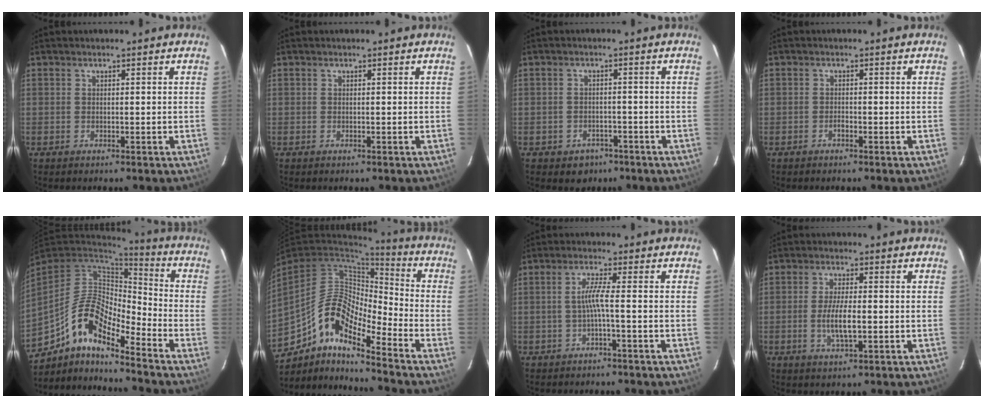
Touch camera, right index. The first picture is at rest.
{"total": 0.0}
{"total": 4.6, "force": [-2.6, 3.7, 0.9], "torque": [-0.030, 0.010, -0.024]}
{"total": 0.8, "force": [-0.6, 0.4, 0.4], "torque": [-0.007, 0.002, -0.012]}
{"total": 13.7, "force": [-9.2, 4.0, 9.2], "torque": [-0.172, 0.001, -0.182]}
{"total": 14.0, "force": [-9.3, 3.7, 9.8], "torque": [-0.171, 0.001, -0.184]}
{"total": 3.1, "force": [-1.1, -0.7, 2.8], "torque": [-0.059, 0.000, -0.019]}
{"total": 5.9, "force": [-1.1, 1.6, 5.5], "torque": [-0.111, -0.006, -0.020]}